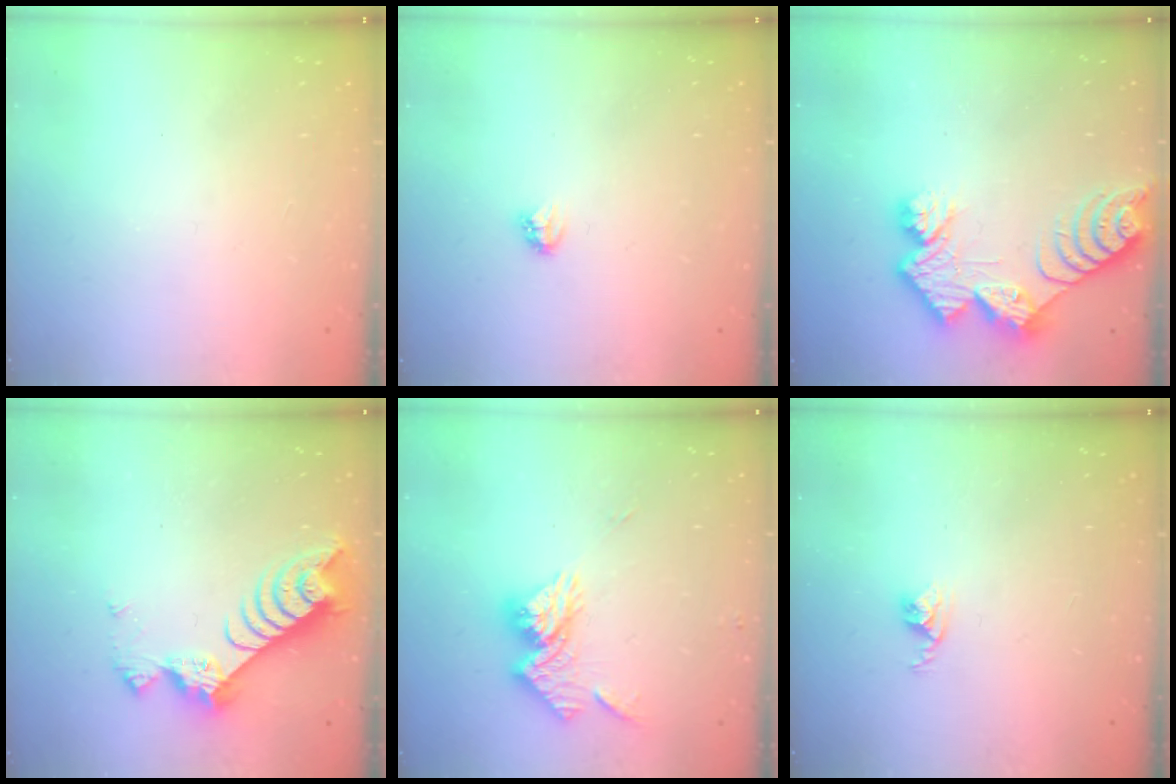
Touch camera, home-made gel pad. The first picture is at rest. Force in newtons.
{"total": 2.8, "press": 2.8, "slide": 0.3}
{"total": 11.5, "press": 11.4, "slide": 1.0}
{"total": 9.5, "press": 9.4, "slide": 1.0}
{"total": 12.6, "press": 12.6, "slide": 1.1}
{"total": 2.5, "press": 2.5, "slide": 0.4}